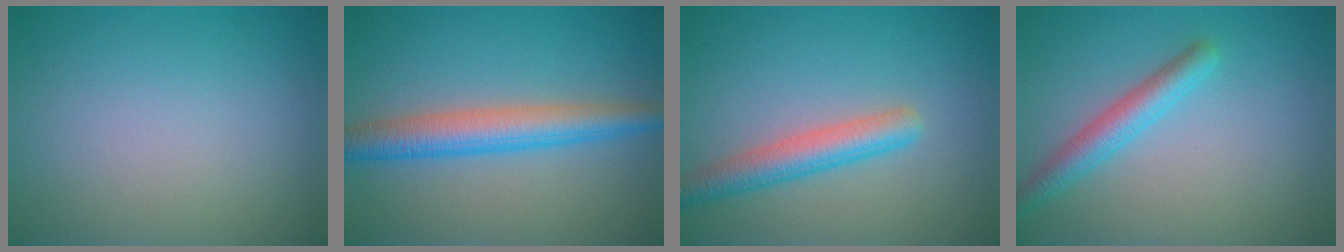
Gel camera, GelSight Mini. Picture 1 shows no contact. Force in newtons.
{"total": 4.9, "press": 4.9, "slide": 0.0}
{"total": 3.6, "press": 3.6, "slide": 0.1}
{"total": 2.9, "press": 2.9, "slide": 0.1}